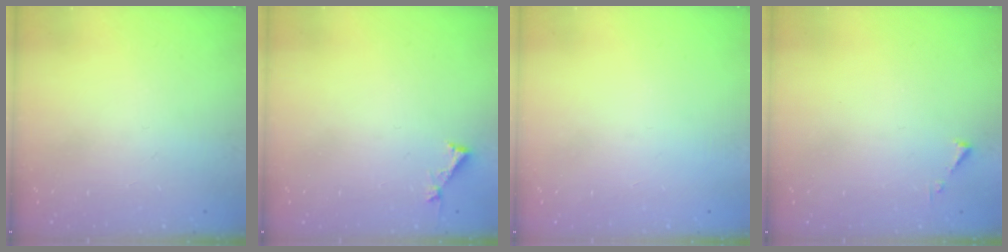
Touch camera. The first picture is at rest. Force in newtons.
{"total": 3.1, "press": 3.1, "slide": 0.3}
{"total": 1.6, "press": 1.6, "slide": 0.1}
{"total": 3.2, "press": 3.2, "slide": 0.4}